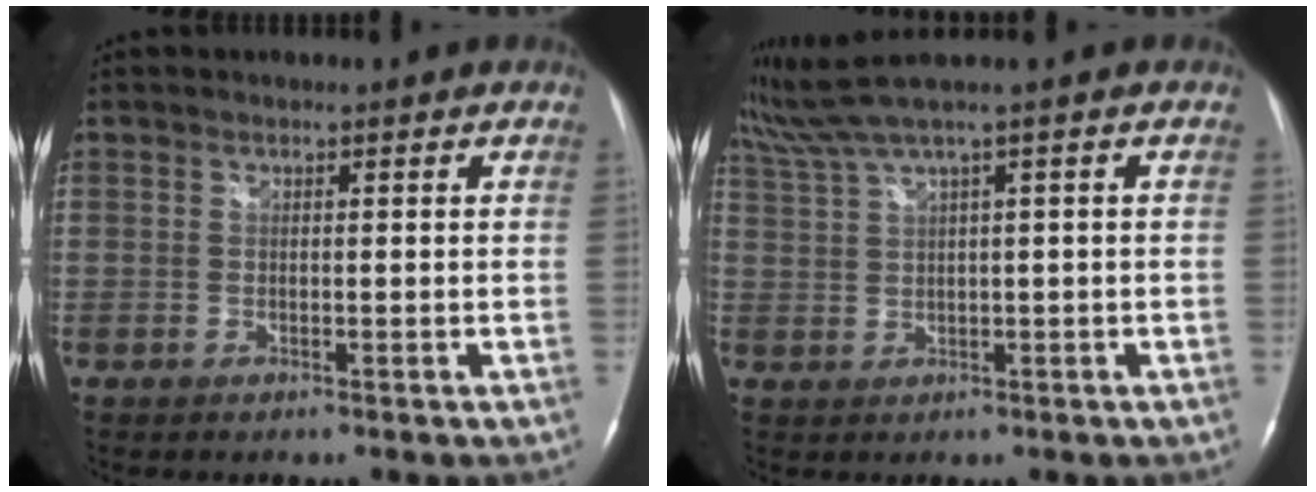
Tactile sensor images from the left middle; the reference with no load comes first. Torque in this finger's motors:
{"motor_torque": [-0.11, -0.25, -0.05, 0.01]}